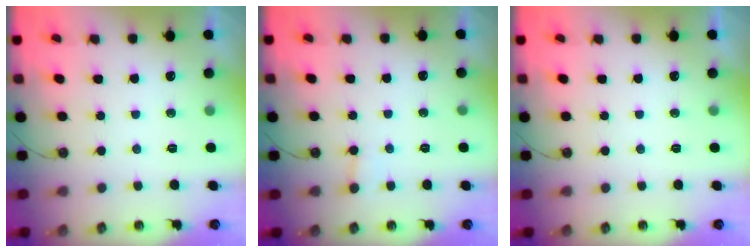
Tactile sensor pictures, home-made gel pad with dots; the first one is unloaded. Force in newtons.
{"total": 3.8, "press": 3.8, "slide": 0.3}
{"total": 0.0}